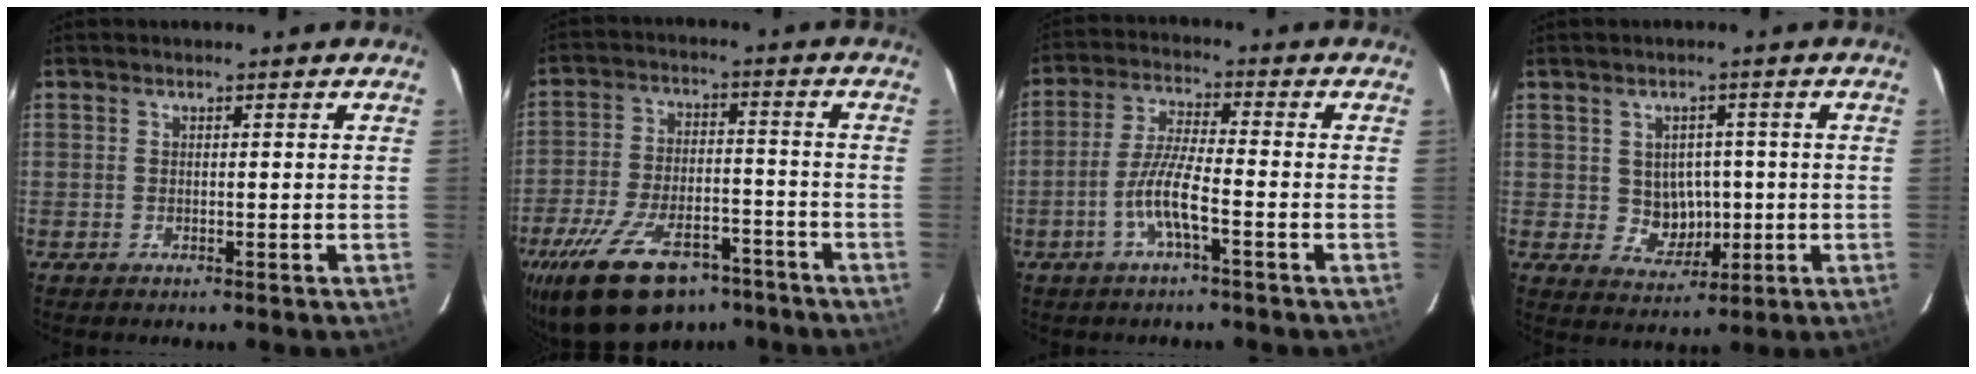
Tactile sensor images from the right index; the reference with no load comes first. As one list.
[{"total": 20.8, "force": [-14.2, 9.8, 11.6], "torque": [-0.247, -0.023, -0.223]}, {"total": 6.8, "force": [-3.1, 0.5, 6.1], "torque": [-0.128, 0.001, -0.059]}, {"total": 5.8, "force": [0.0, 5.4, 2.0], "torque": [-0.040, 0.009, 0.016]}]